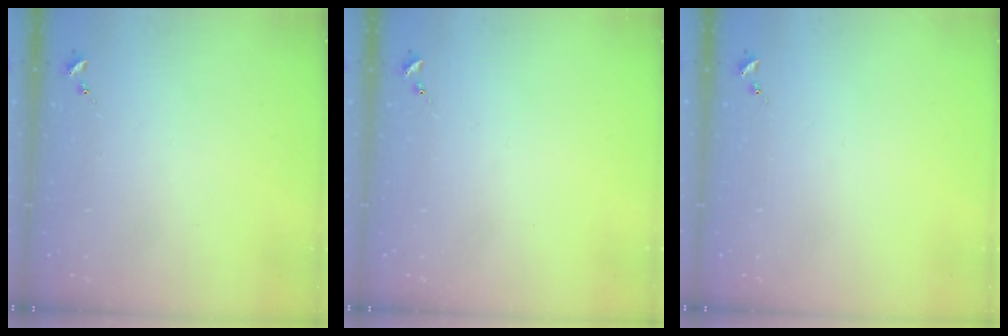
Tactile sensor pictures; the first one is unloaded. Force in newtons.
{"total": 0.0}
{"total": 0.0}